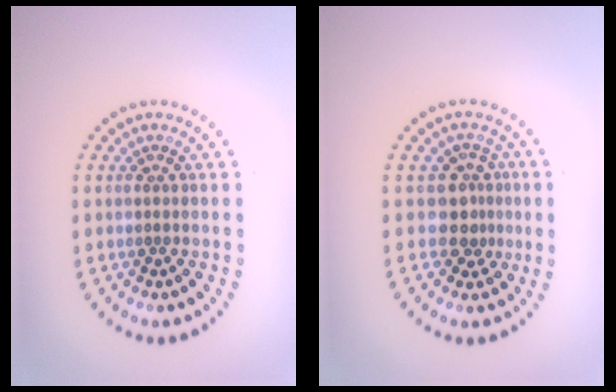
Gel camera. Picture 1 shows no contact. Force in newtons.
{"total": 2.7, "press": 2.0, "slide": 1.8}